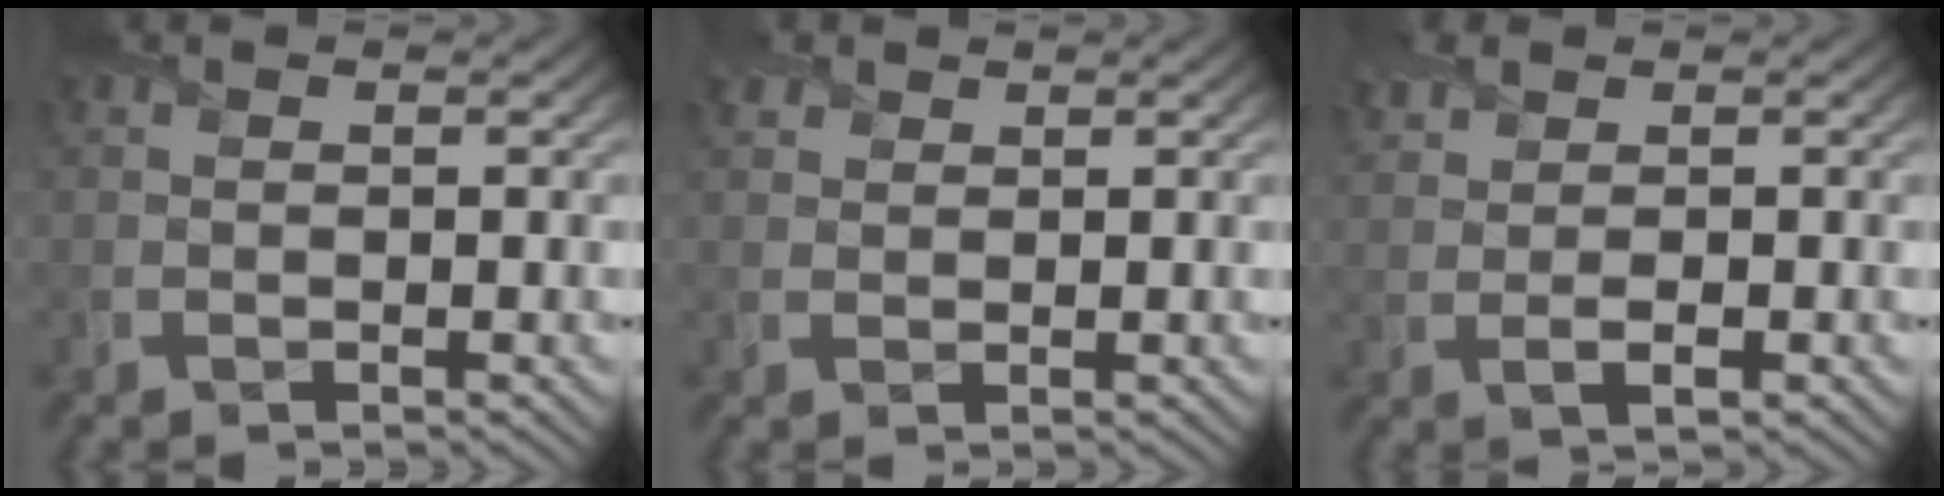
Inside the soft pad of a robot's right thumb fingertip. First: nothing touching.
{"total": 1.6, "force": [1.2, 1.1, 0.4], "torque": [-0.011, 0.005, 0.027]}
{"total": 3.1, "force": [1.2, 1.7, 2.4], "torque": [-0.051, 0.002, 0.021]}